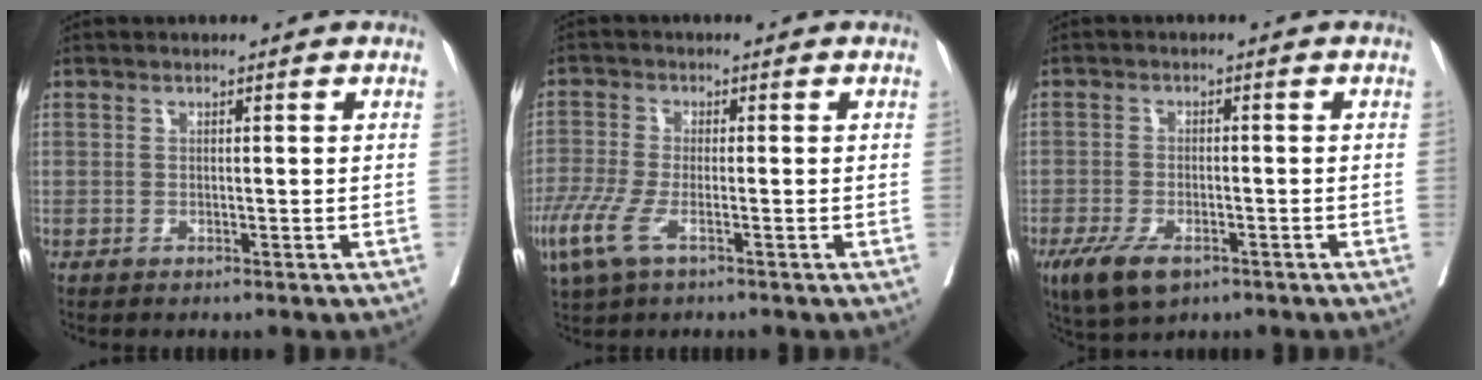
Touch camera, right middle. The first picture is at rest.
{"total": 6.8, "force": [-3.4, 2.1, 5.4], "torque": [-0.133, -0.020, -0.069]}
{"total": 6.6, "force": [-4.0, 2.9, 4.4], "torque": [-0.082, -0.010, -0.066]}